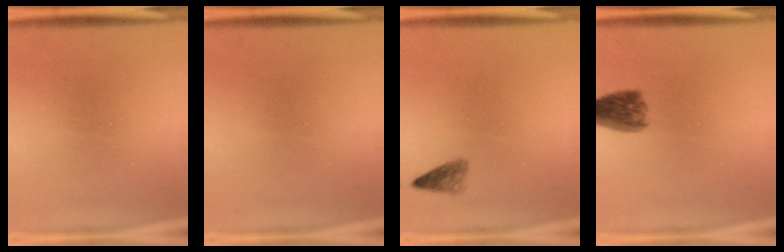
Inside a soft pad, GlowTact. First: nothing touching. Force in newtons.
{"total": 0.0}
{"total": 1.7}
{"total": 4.6}